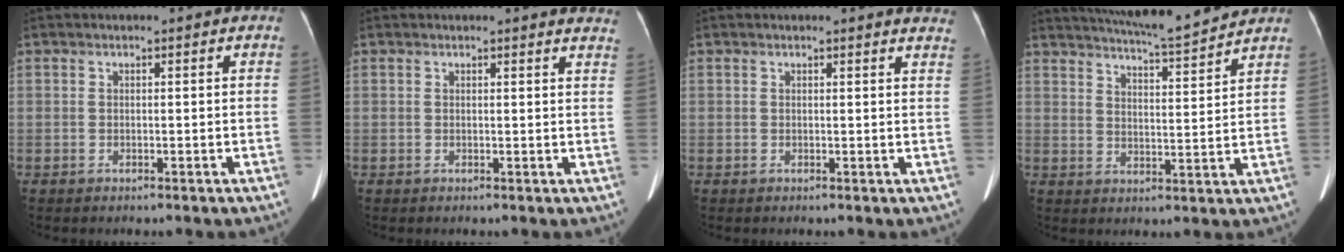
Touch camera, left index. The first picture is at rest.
{"total": 6.4, "force": [6.3, 0.6, 0.9], "torque": [0.008, -0.027, 0.034]}
{"total": 6.0, "force": [5.9, 0.7, 0.9], "torque": [0.008, -0.021, 0.031]}
{"total": 12.5, "force": [11.7, 0.0, 4.5], "torque": [-0.077, 0.002, 0.169]}